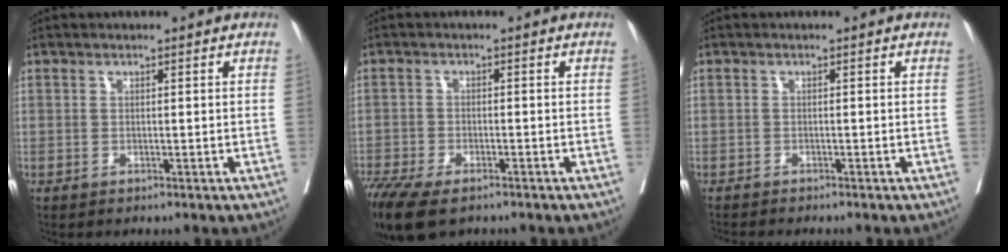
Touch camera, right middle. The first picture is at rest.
{"total": 10.6, "force": [-7.9, 3.8, 6.1], "torque": [-0.122, -0.015, -0.128]}
{"total": 3.3, "force": [-3.0, 0.4, 1.2], "torque": [-0.018, -0.007, -0.046]}